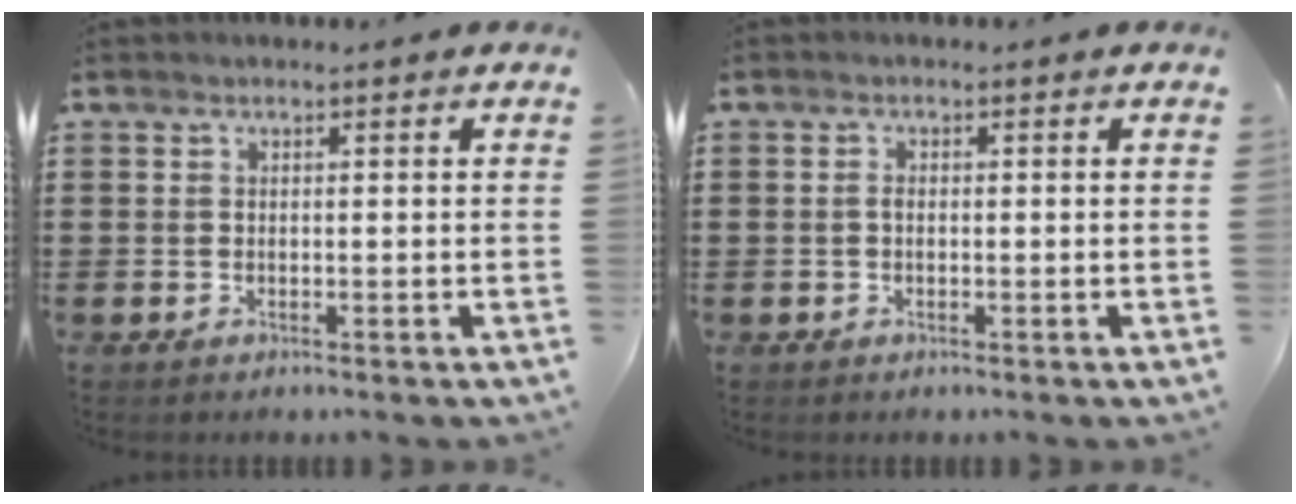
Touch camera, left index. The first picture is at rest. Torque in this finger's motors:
{"motor_torque": [0.30, 0.60, -0.10, -0.15]}